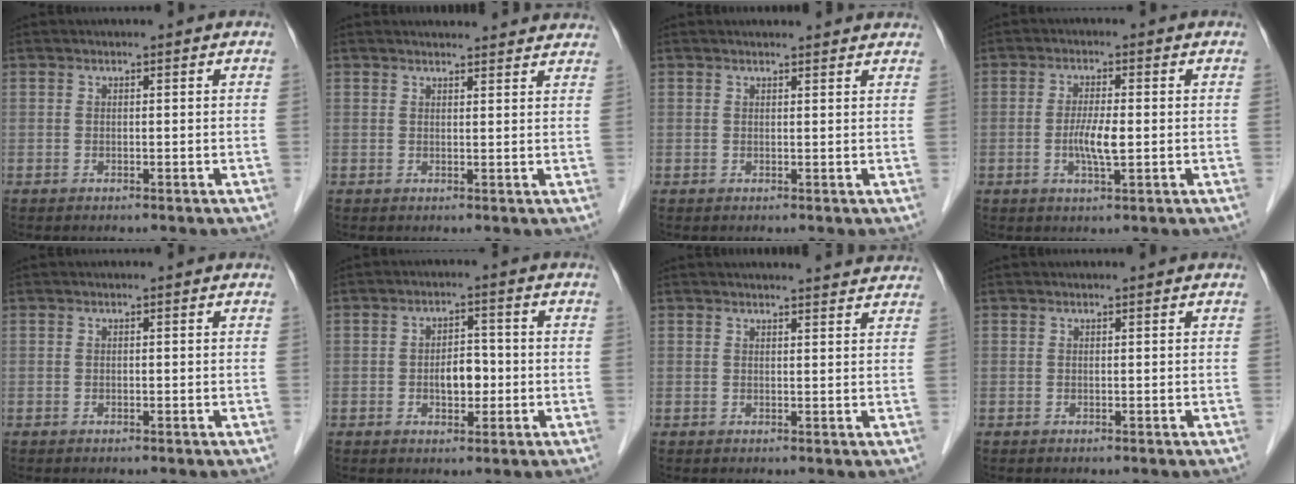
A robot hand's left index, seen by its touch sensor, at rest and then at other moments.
{"total": 10.0, "force": [9.6, 1.4, 2.3], "torque": [-0.010, 0.013, 0.091]}
{"total": 5.6, "force": [5.4, 0.8, 1.3], "torque": [-0.011, 0.015, 0.049]}
{"total": 4.3, "force": [-0.8, 0.6, 4.2], "torque": [-0.087, -0.009, -0.014]}
{"total": 0.0}
{"total": 4.3, "force": [-1.1, 2.4, 3.4], "torque": [-0.059, 0.005, -0.015]}
{"total": 7.0, "force": [6.8, 0.4, 1.6], "torque": [-0.014, 0.006, 0.062]}
{"total": 0.0}